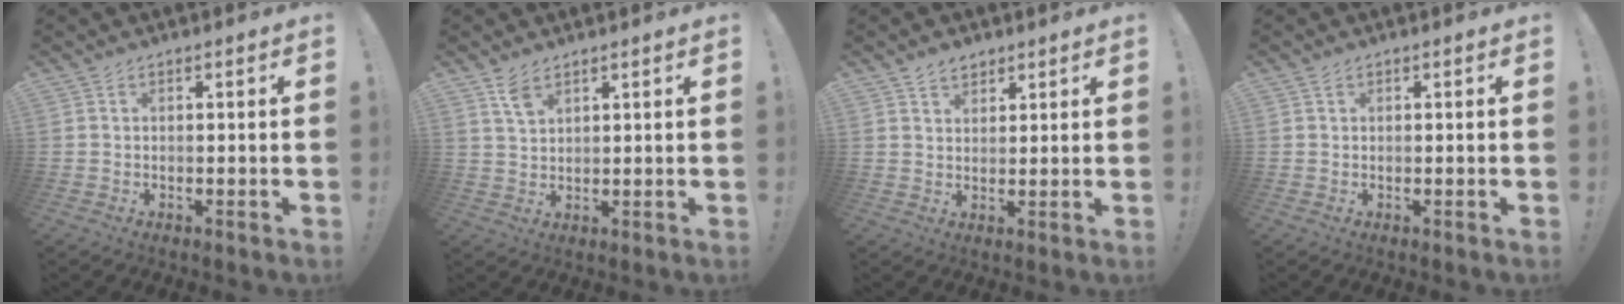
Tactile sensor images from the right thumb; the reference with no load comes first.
{"total": 4.6, "force": [3.1, 2.0, 2.8], "torque": [-0.045, -0.017, 0.055]}
{"total": 4.1, "force": [3.1, 2.5, 1.0], "torque": [-0.008, -0.015, 0.055]}
{"total": 0.6, "force": [0.5, 0.4, 0.1], "torque": [-0.002, 0.001, 0.009]}